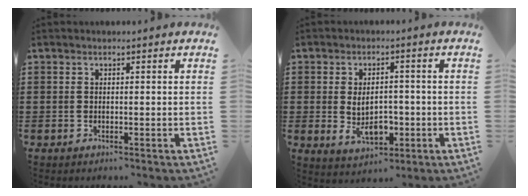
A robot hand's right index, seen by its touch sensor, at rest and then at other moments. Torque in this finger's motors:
{"motor_torque": [1.45, 0.69, 0.27, 0.15]}